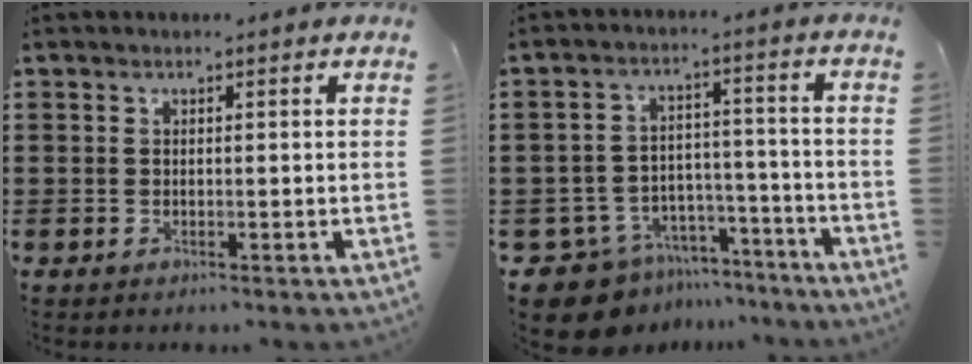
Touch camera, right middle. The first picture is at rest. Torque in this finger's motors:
{"motor_torque": [0.04, -0.19, 0.10, 0.02]}